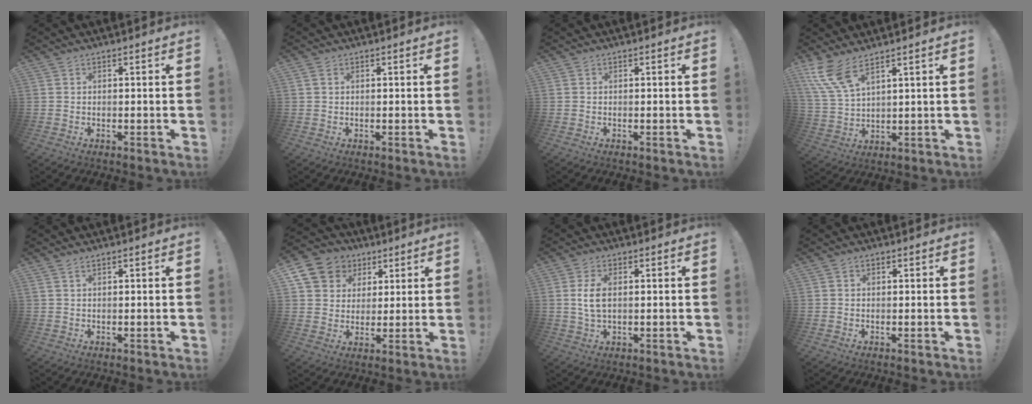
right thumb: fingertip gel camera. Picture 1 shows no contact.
{"total": 1.2, "force": [0.5, 0.7, 0.8], "torque": [-0.017, 0.002, 0.010]}
{"total": 0.0}
{"total": 9.2, "force": [6.5, 2.4, 6.1], "torque": [-0.137, -0.028, 0.125]}
{"total": 1.4, "force": [1.0, 0.3, 1.0], "torque": [-0.027, 0.002, 0.020]}
{"total": 12.0, "force": [5.3, 9.9, 4.1], "torque": [-0.057, -0.027, 0.109]}
{"total": 5.7, "force": [0.7, 2.9, 4.8], "torque": [-0.090, -0.003, 0.009]}
{"total": 0.8, "force": [0.3, 0.7, 0.3], "torque": [-0.004, 0.001, 0.005]}